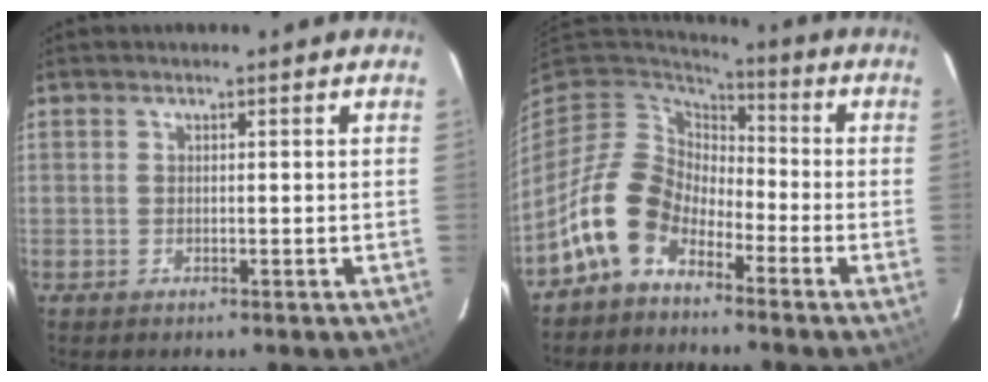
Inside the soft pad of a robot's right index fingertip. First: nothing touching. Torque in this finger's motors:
{"motor_torque": [0.85, -0.85, 0.40, 0.08]}